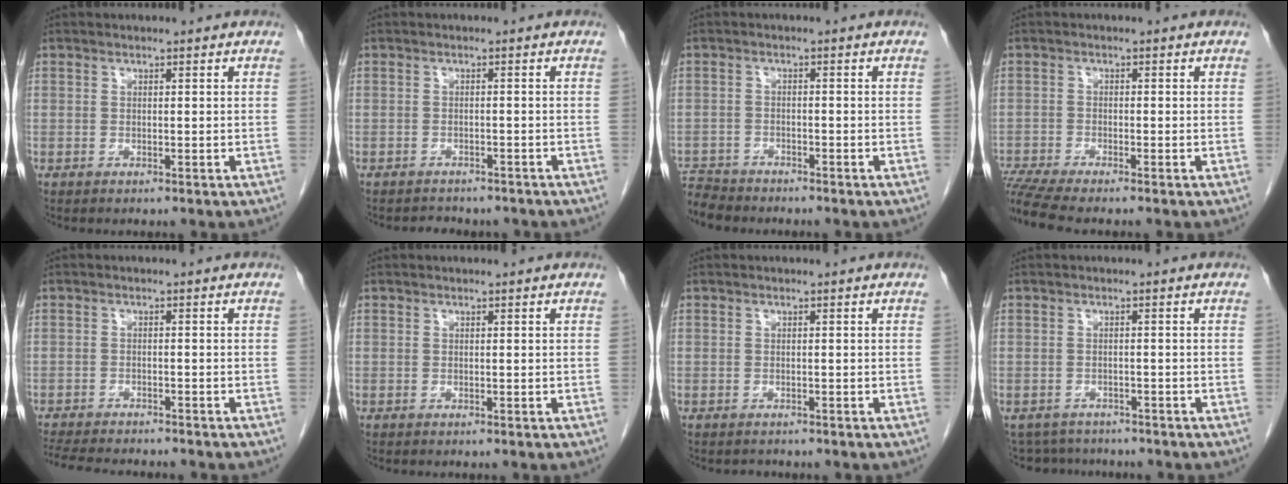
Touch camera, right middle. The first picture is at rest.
{"total": 5.1, "force": [-4.5, 2.1, 1.0], "torque": [-0.014, 0.005, -0.052]}
{"total": 4.5, "force": [-4.4, 0.8, -0.2], "torque": [0.005, -0.013, -0.082]}
{"total": 5.4, "force": [-5.0, -0.9, 2.1], "torque": [-0.041, -0.015, -0.091]}
{"total": 11.6, "force": [-10.3, 2.2, 4.9], "torque": [-0.082, -0.015, -0.143]}
{"total": 0.0}
{"total": 0.8, "force": [-0.8, 0.3, 0.0], "torque": [-0.004, -0.001, -0.012]}
{"total": 5.6, "force": [-5.1, 2.2, 0.3], "torque": [-0.003, 0.001, -0.071]}